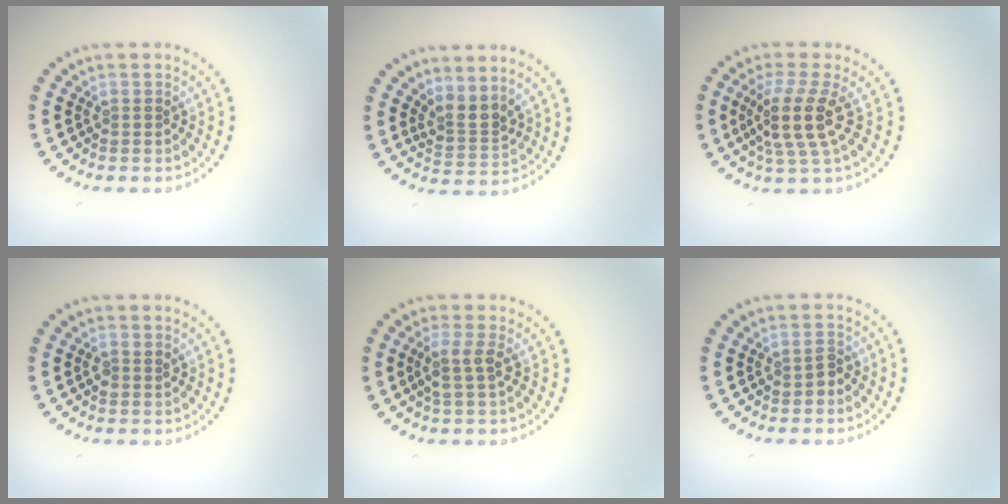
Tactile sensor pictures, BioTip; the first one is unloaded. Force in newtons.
{"total": 2.7, "press": 1.9, "slide": 1.9}
{"total": 4.0, "press": 3.0, "slide": 2.6}
{"total": 1.0, "press": 0.9, "slide": 0.3}
{"total": 2.0, "press": 1.7, "slide": 1.1}
{"total": 1.3, "press": 1.3, "slide": 0.3}